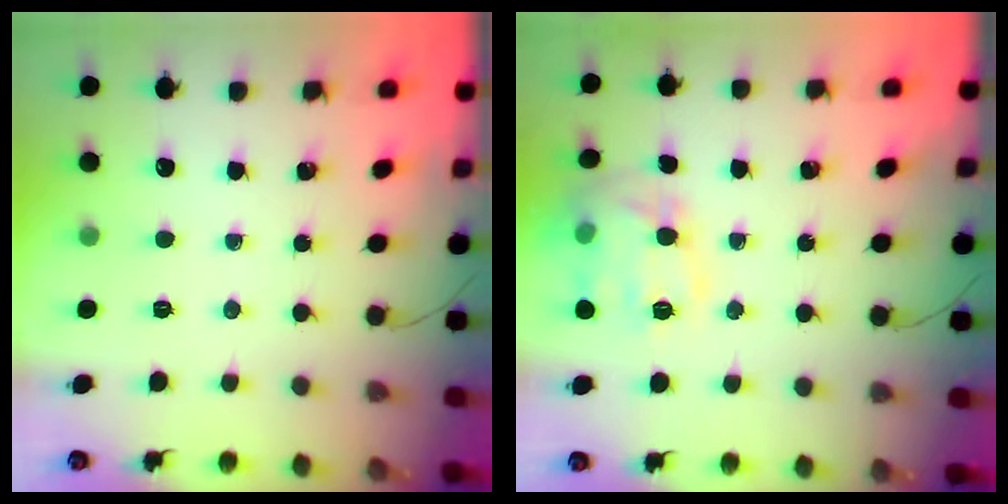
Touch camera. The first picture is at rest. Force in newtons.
{"total": 15.3, "press": 15.2, "slide": 0.3}